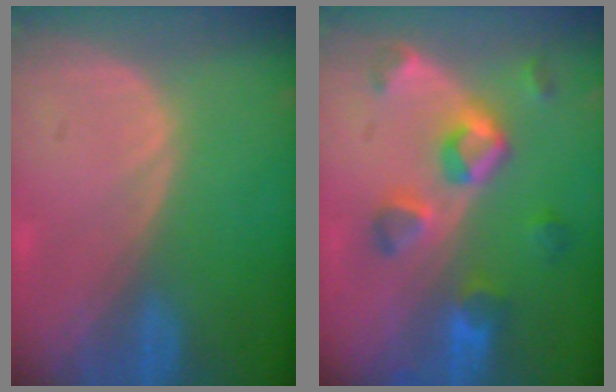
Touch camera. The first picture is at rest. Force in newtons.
{"total": 7.3, "press": 7.1, "slide": 1.7}